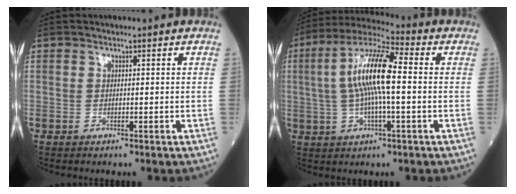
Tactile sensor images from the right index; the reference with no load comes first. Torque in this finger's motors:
{"motor_torque": [2.08, 0.06, 0.97, 0.21]}